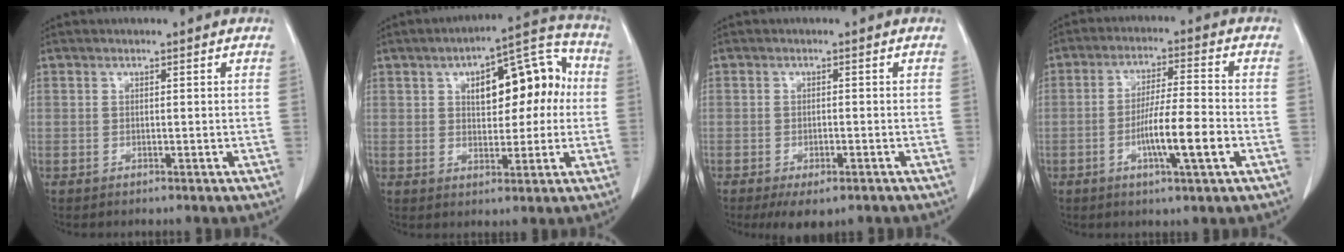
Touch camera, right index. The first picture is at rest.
{"total": 12.9, "force": [2.4, 6.1, 11.1], "torque": [-0.146, 0.047, 0.041]}
{"total": 4.8, "force": [-3.2, 1.8, 3.1], "torque": [-0.047, -0.009, -0.044]}
{"total": 9.1, "force": [-3.0, 0.2, 8.5], "torque": [-0.151, -0.005, -0.056]}